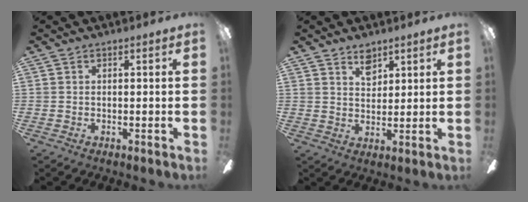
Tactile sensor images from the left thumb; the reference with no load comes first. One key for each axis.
{"total": 5.2, "fx": 3.8, "fy": 2.9, "fz": 2.1, "tx": -0.018, "ty": -0.018, "tz": 0.065}